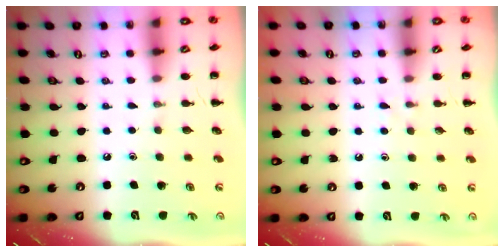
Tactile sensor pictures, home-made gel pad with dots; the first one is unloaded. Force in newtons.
{"total": 2.4, "press": 2.3, "slide": 1.0}